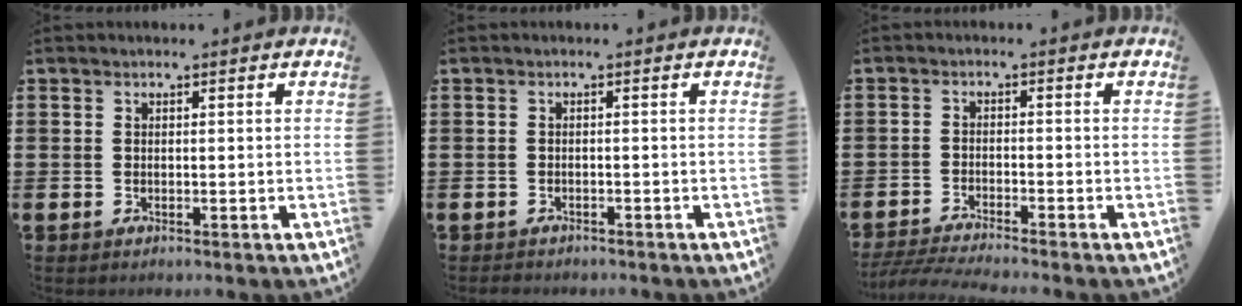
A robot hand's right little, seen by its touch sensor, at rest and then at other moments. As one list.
[{"total": 0.7, "force": [-0.7, 0.1, 0.0], "torque": [-0.001, 0.000, -0.016]}, {"total": 2.3, "force": [-2.1, -0.1, 0.9], "torque": [-0.012, 0.001, -0.039]}]